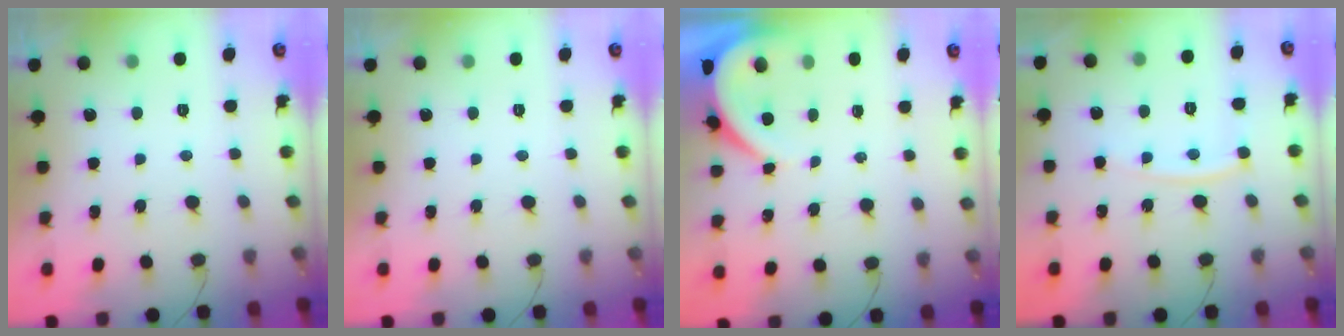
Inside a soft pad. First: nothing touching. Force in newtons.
{"total": 0.0}
{"total": 3.7, "press": 3.7, "slide": 0.4}
{"total": 6.6, "press": 6.6, "slide": 0.9}